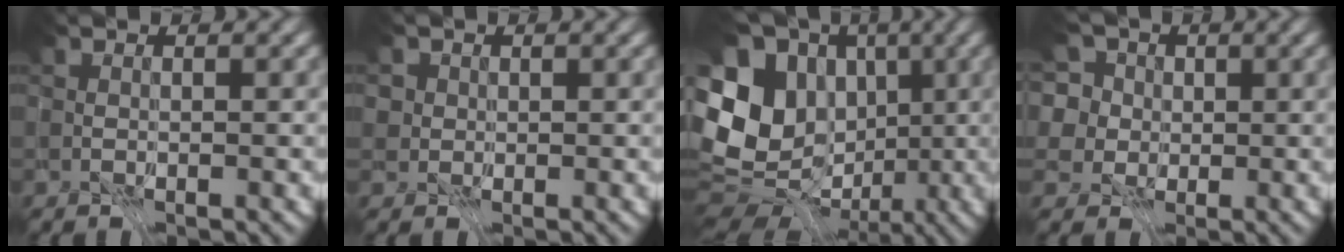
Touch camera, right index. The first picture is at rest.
{"total": 3.4, "force": [1.8, 2.6, 1.4], "torque": [-0.016, -0.001, 0.015]}
{"total": 13.5, "force": [-1.1, 10.9, 7.9], "torque": [-0.169, -0.004, -0.019]}
{"total": 7.1, "force": [2.9, 5.6, 3.4], "torque": [-0.081, 0.024, 0.034]}